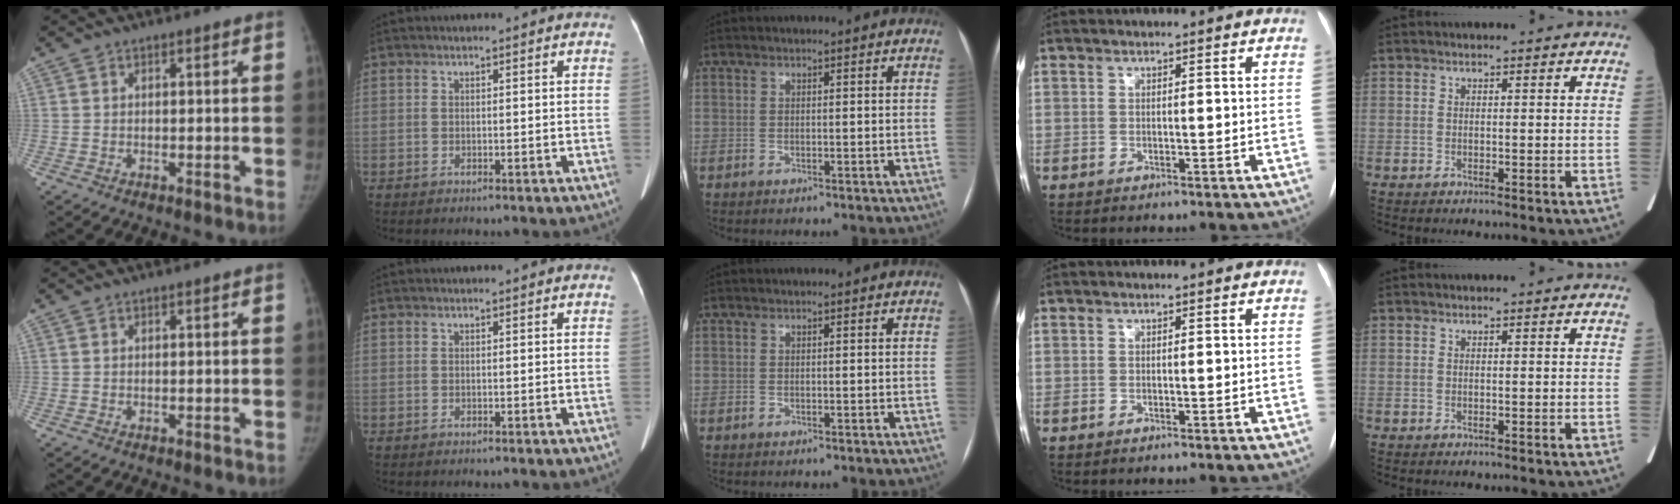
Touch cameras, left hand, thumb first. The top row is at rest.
{}